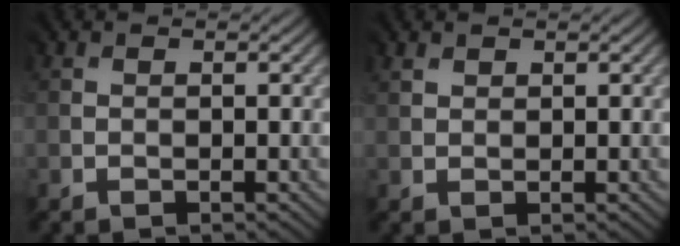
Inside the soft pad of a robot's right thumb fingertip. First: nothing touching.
{"total": 1.7, "force": [1.5, 0.9, -0.2], "torque": [0.004, 0.004, 0.029]}